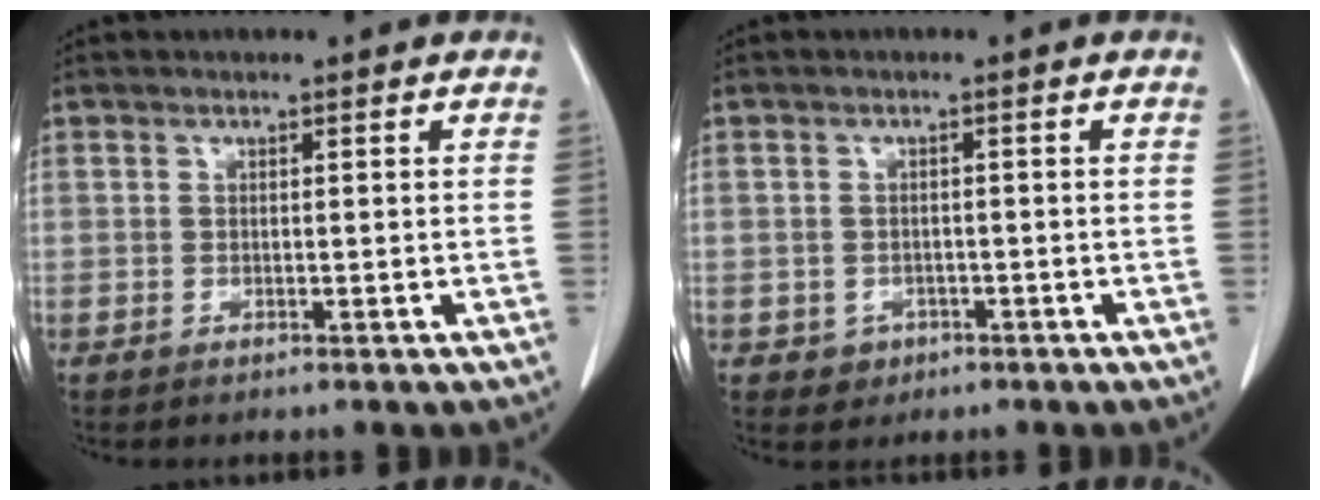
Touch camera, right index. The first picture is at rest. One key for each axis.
{"total": 2.7, "fx": -1.0, "fy": 2.5, "fz": 0.4, "tx": 0.002, "ty": 0.010, "tz": -0.009}